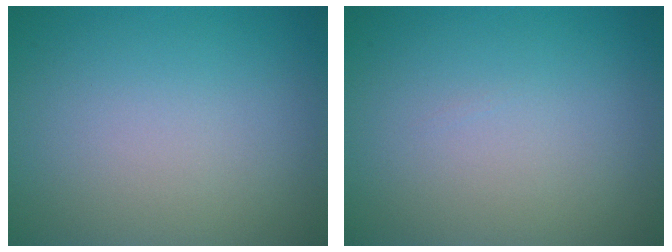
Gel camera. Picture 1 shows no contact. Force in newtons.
{"total": 0.0}